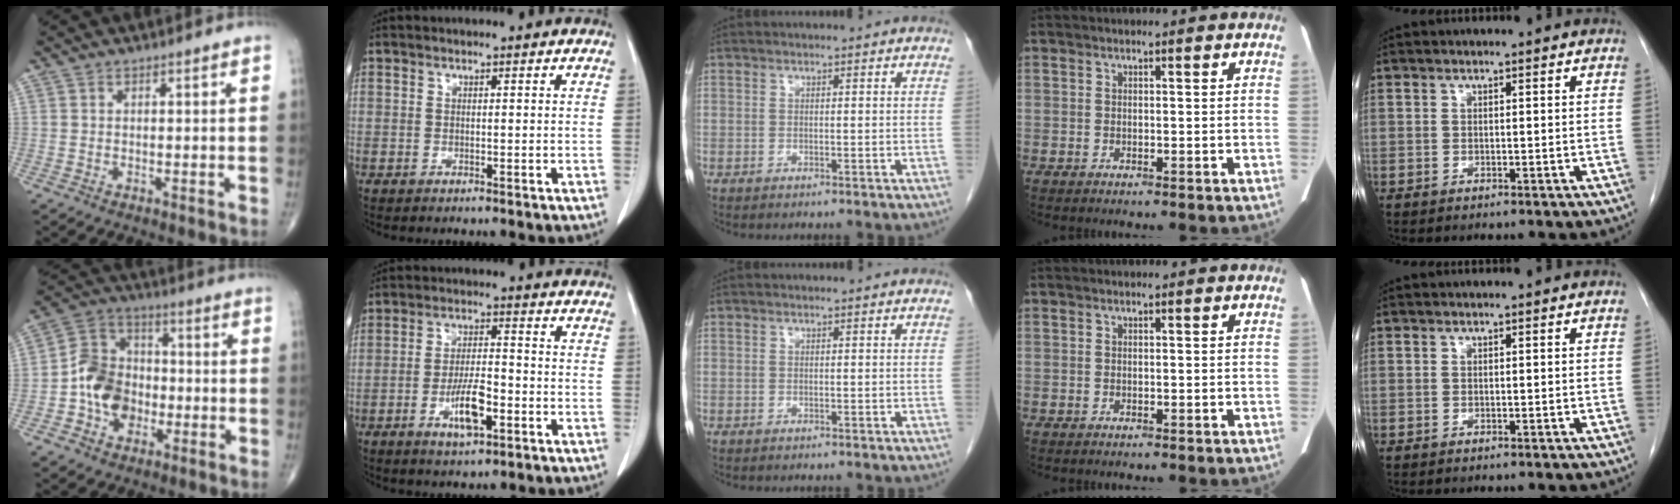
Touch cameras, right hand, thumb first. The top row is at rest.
{"thumb": {"total": 11.7, "force": [-2.8, 9.3, 6.6], "torque": [-0.087, 0.038, -0.059]}, "index": {"total": 7.2, "force": [-2.8, 2.0, 6.3], "torque": [-0.120, -0.001, -0.047]}}